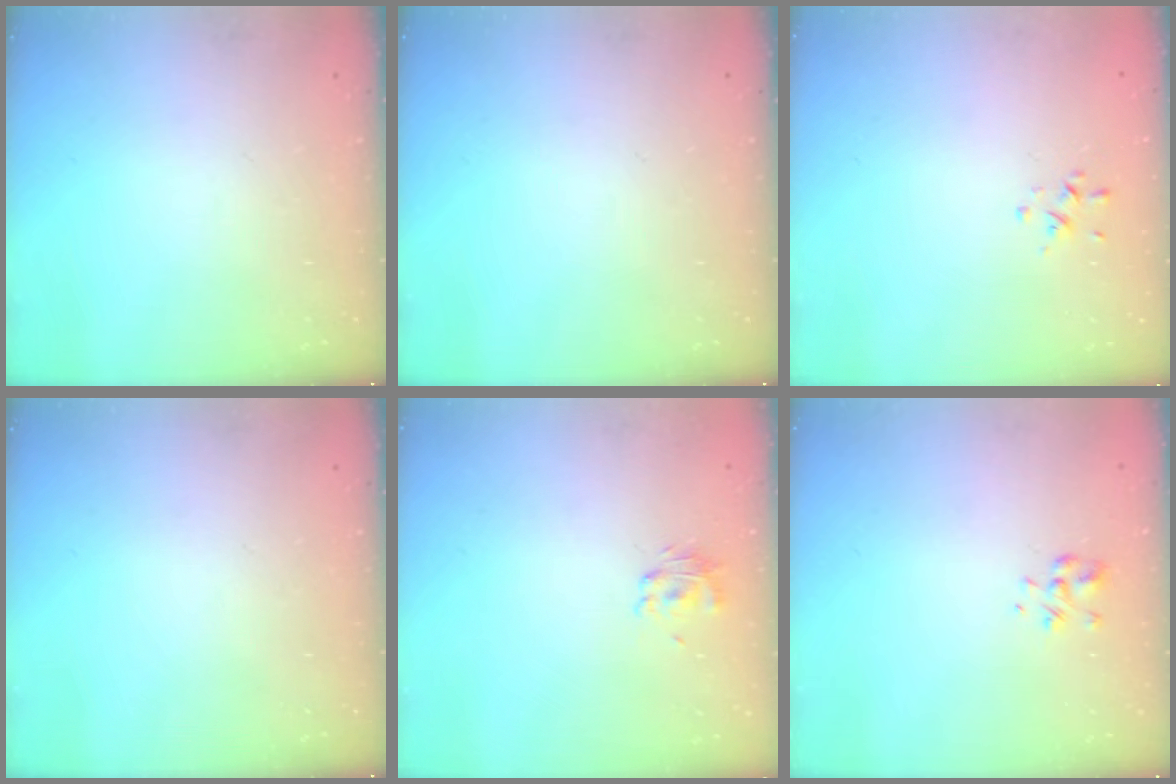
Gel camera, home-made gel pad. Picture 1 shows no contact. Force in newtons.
{"total": 0.0}
{"total": 0.6, "press": 0.4, "slide": 0.5}
{"total": 0.0}
{"total": 2.9, "press": 2.8, "slide": 0.7}
{"total": 2.2, "press": 2.1, "slide": 0.8}